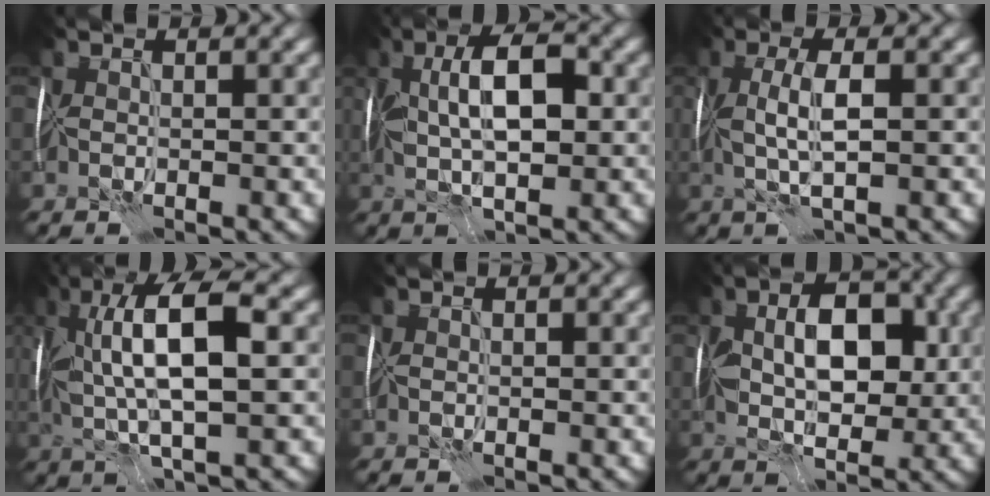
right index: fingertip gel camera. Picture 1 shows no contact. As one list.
[{"total": 6.8, "force": [1.0, 2.6, 6.2], "torque": [-0.107, 0.011, 0.012]}, {"total": 3.4, "force": [0.2, 0.7, 3.3], "torque": [-0.068, 0.005, 0.005]}, {"total": 9.1, "force": [1.7, 2.8, 8.5], "torque": [-0.153, 0.016, 0.025]}, {"total": 0.0}, {"total": 7.2, "force": [1.0, 4.0, 5.9], "torque": [-0.090, 0.005, 0.013]}]